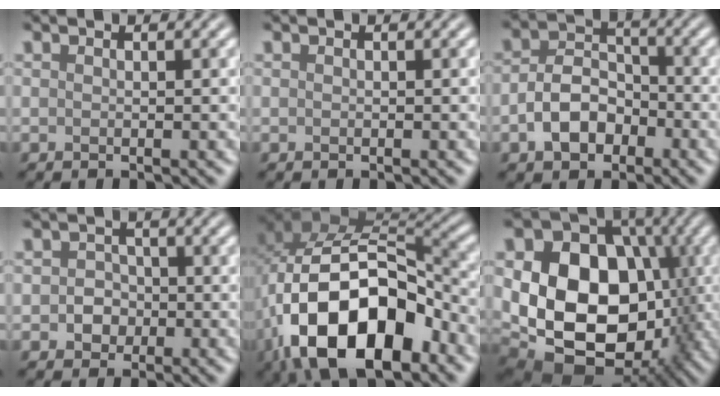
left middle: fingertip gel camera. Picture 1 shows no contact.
{"total": 0.0}
{"total": 4.7, "force": [-1.9, 3.3, 2.8], "torque": [-0.052, 0.003, -0.038]}
{"total": 2.1, "force": [-0.4, 1.9, 0.8], "torque": [-0.003, -0.001, -0.014]}
{"total": 16.1, "force": [-5.4, 9.4, 11.9], "torque": [-0.198, -0.020, -0.092]}
{"total": 17.0, "force": [-0.3, 12.9, 11.1], "torque": [-0.170, -0.016, 0.004]}